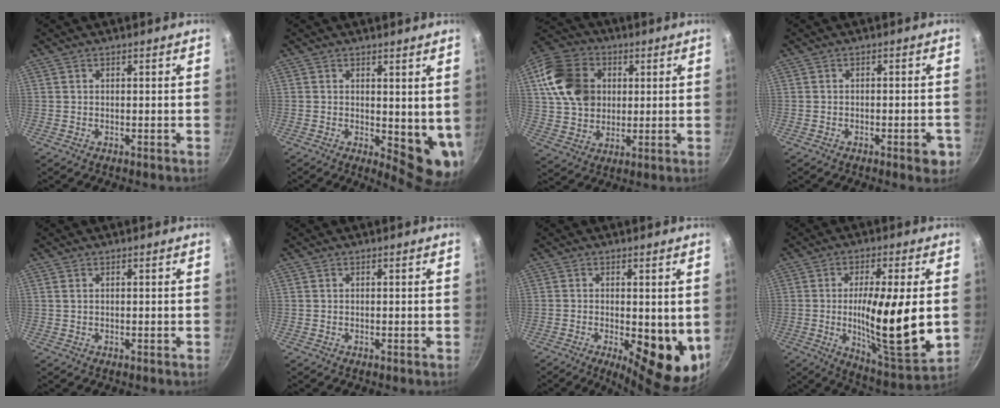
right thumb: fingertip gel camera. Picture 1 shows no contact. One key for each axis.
{"total": 8.2, "fx": 1.4, "fy": 3.6, "fz": 7.3, "tx": -0.075, "ty": -0.024, "tz": 0.025}
{"total": 16.2, "fx": 3.9, "fy": 12.9, "fz": 9.0, "tx": -0.145, "ty": 0.004, "tz": 0.069}
{"total": 5.1, "fx": -2.3, "fy": 1.8, "fz": 4.2, "tx": -0.040, "ty": 0.012, "tz": -0.026}
{"total": 0.6, "fx": 0.2, "fy": 0.4, "fz": 0.4, "tx": -0.008, "ty": 0.000, "tz": 0.003}
{"total": 0.0}
{"total": 11.8, "fx": -2.0, "fy": 4.4, "fz": 10.8, "tx": -0.126, "ty": -0.013, "tz": -0.015}
{"total": 19.2, "fx": -0.9, "fy": 4.5, "fz": 18.6, "tx": -0.298, "ty": -0.021, "tz": -0.013}